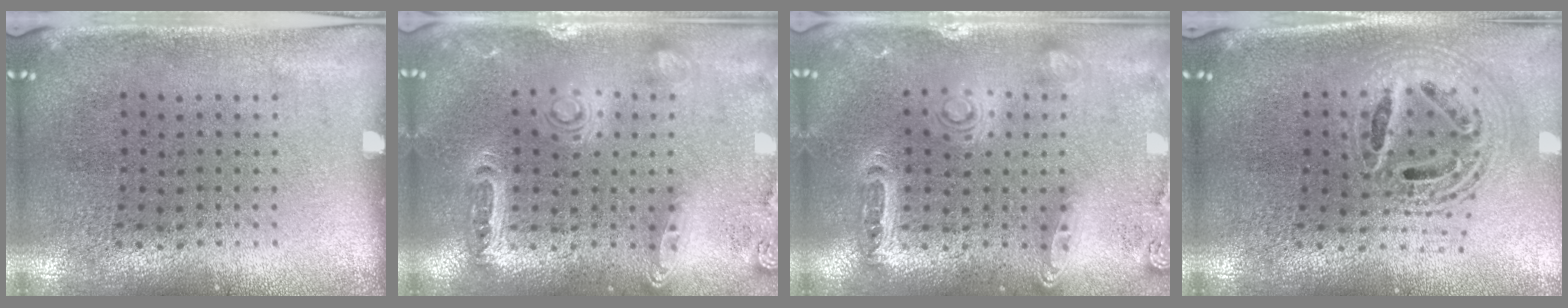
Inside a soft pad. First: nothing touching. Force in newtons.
{"total": 1.4, "press": 1.4, "slide": 0.4}
{"total": 1.4, "press": 1.4, "slide": 0.3}
{"total": 2.2, "press": 1.7, "slide": 1.4}